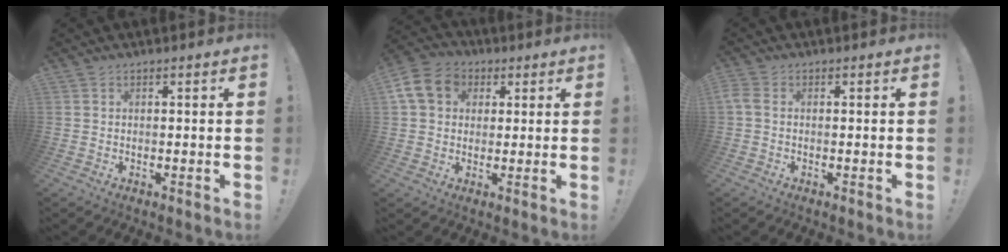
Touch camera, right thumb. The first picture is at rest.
{"total": 12.4, "force": [3.7, 10.0, 6.3], "torque": [-0.101, 0.004, 0.076]}
{"total": 2.0, "force": [0.1, 1.3, 1.4], "torque": [-0.031, 0.003, 0.004]}